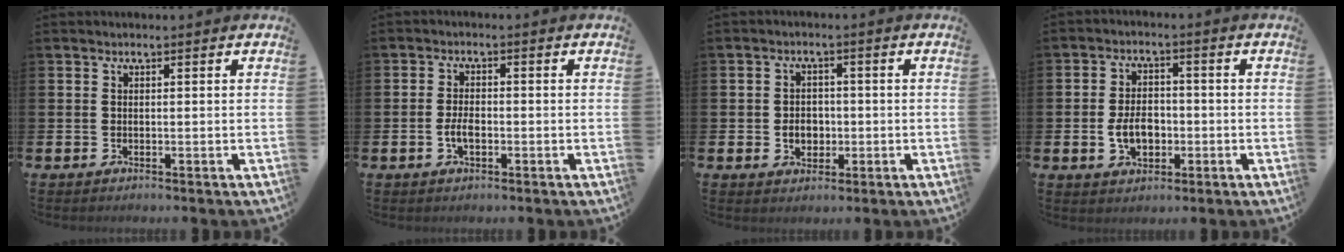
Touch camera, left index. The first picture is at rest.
{"total": 2.8, "force": [-0.7, 1.3, 2.3], "torque": [-0.037, 0.000, -0.014]}
{"total": 3.2, "force": [-0.6, 2.6, 1.7], "torque": [-0.016, -0.002, -0.020]}
{"total": 4.9, "force": [-1.1, 3.3, 3.4], "torque": [-0.050, 0.003, -0.024]}